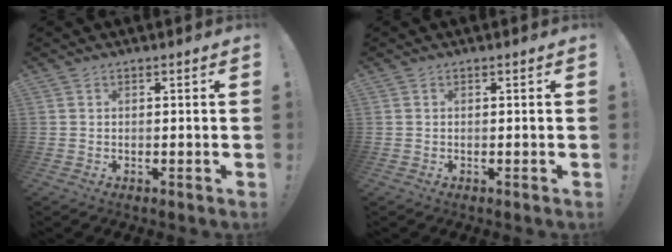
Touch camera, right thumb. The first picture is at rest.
{"total": 0.0}